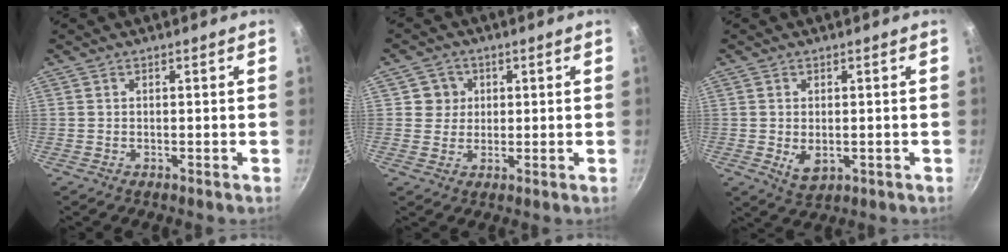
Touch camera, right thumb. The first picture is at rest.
{"total": 4.2, "force": [1.0, 4.1, 0.5], "torque": [0.027, 0.004, 0.010]}
{"total": 4.4, "force": [-0.6, 2.7, 3.4], "torque": [-0.056, -0.013, -0.003]}